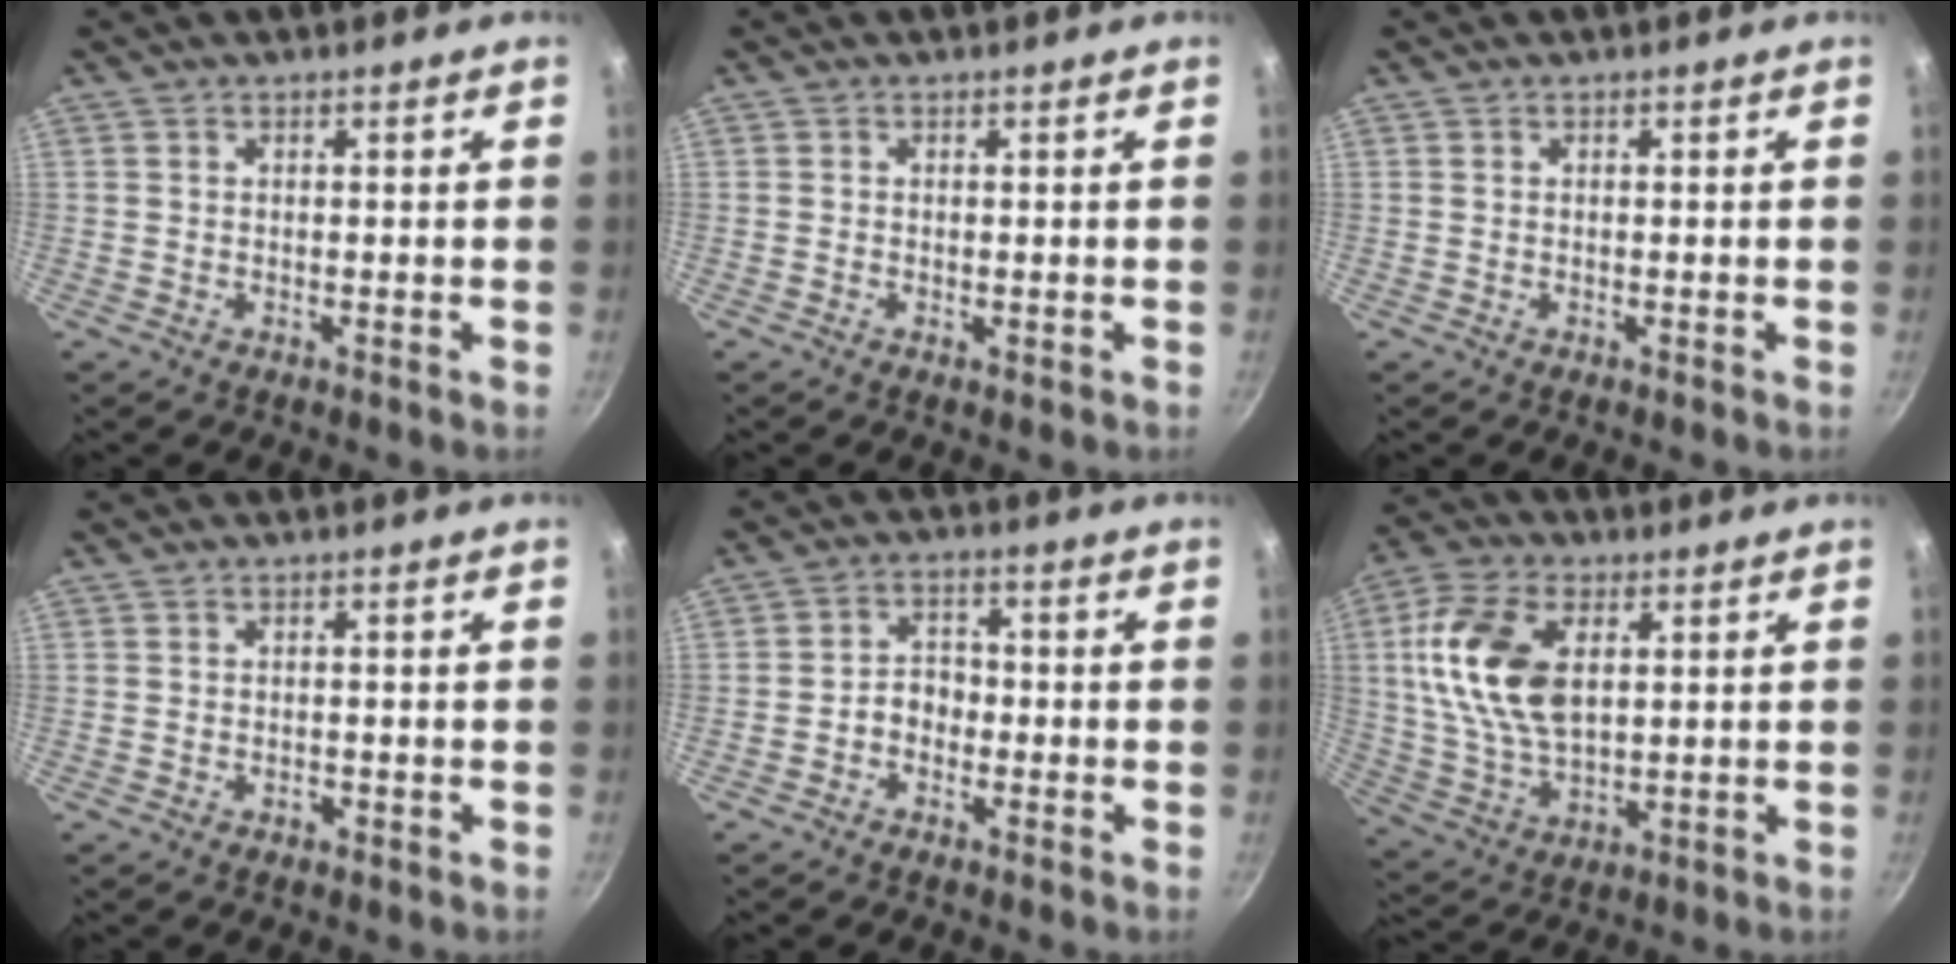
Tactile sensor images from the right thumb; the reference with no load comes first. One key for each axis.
{"total": 0.0}
{"total": 0.0}
{"total": 0.6, "fx": -0.4, "fy": 0.4, "fz": 0.3, "tx": -0.003, "ty": 0.005, "tz": -0.002}
{"total": 3.7, "fx": -1.6, "fy": 2.8, "fz": 1.8, "tx": -0.010, "ty": 0.026, "tz": -0.032}
{"total": 15.9, "fx": 3.4, "fy": 9.4, "fz": 12.3, "tx": -0.227, "ty": -0.004, "tz": 0.066}